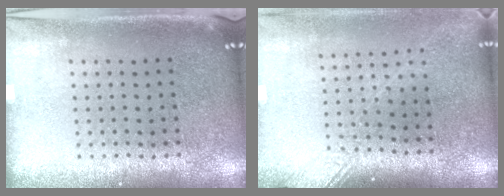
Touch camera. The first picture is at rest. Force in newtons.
{"total": 1.8, "press": 1.4, "slide": 1.2}